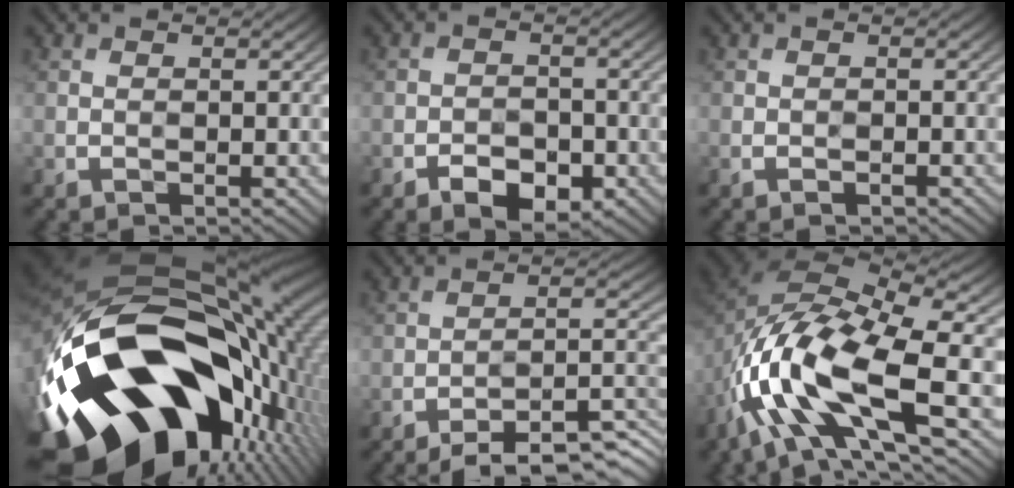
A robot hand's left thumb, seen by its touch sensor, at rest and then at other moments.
{"total": 4.2, "force": [-2.6, 2.3, 2.5], "torque": [-0.038, -0.001, -0.040]}
{"total": 0.9, "force": [-0.8, 0.2, 0.2], "torque": [-0.004, 0.000, -0.012]}
{"total": 22.2, "force": [-5.6, 14.5, 15.8], "torque": [-0.340, -0.045, -0.081]}
{"total": 11.2, "force": [-8.9, 2.2, 6.5], "torque": [-0.095, 0.011, -0.129]}
{"total": 15.4, "force": [-5.4, 6.9, 12.7], "torque": [-0.259, -0.021, -0.098]}